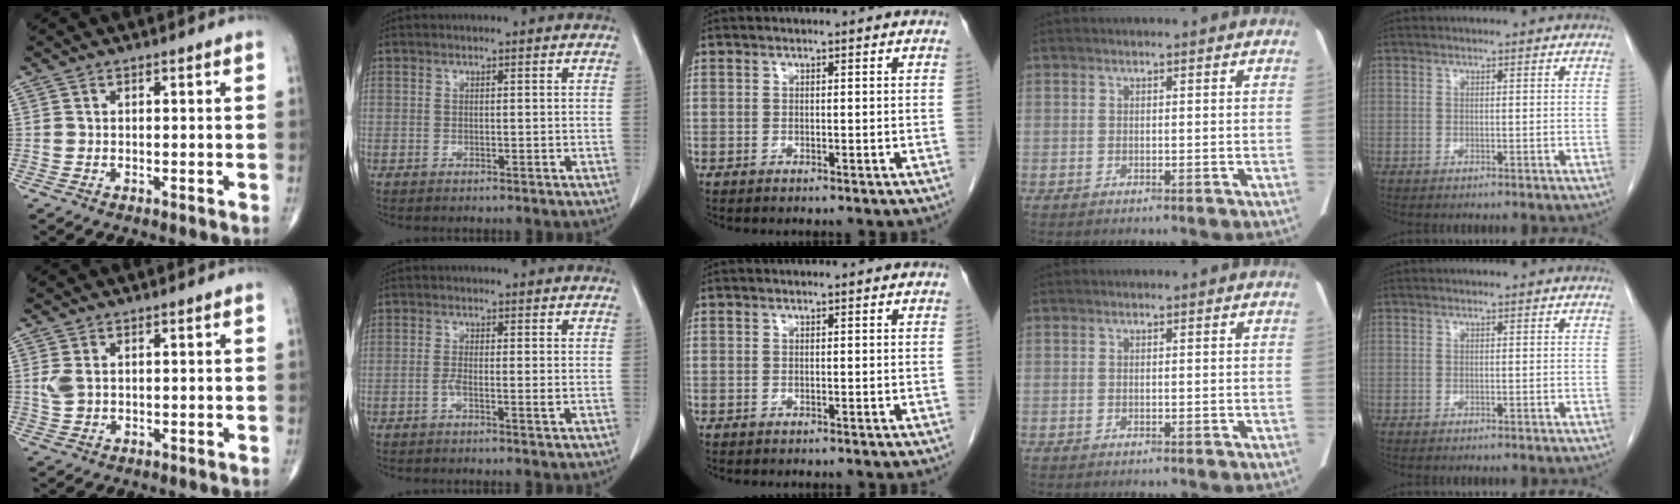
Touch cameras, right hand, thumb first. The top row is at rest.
{"thumb": {"total": 2.7, "force": [0.6, 1.7, 2.0], "torque": [-0.048, 0.001, 0.018]}, "index": {"total": 1.9, "force": [-0.6, 0.1, 1.8], "torque": [-0.033, -0.001, -0.012]}}